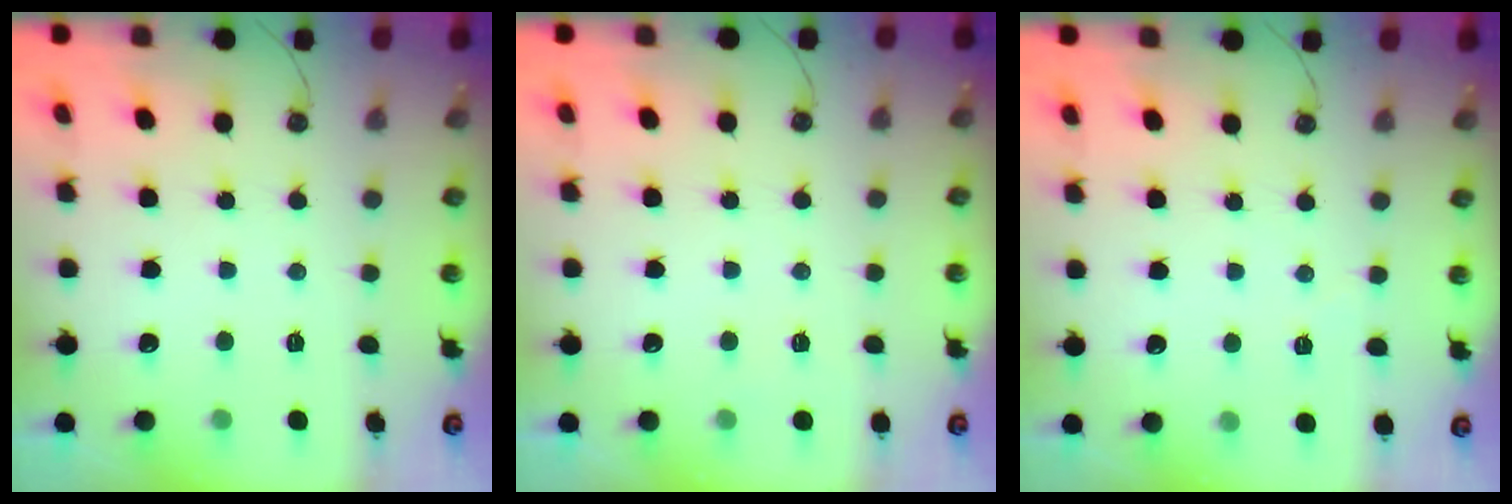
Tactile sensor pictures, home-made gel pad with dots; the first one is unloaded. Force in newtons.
{"total": 2.8, "press": 1.8, "slide": 2.2}
{"total": 2.1, "press": 1.9, "slide": 0.7}